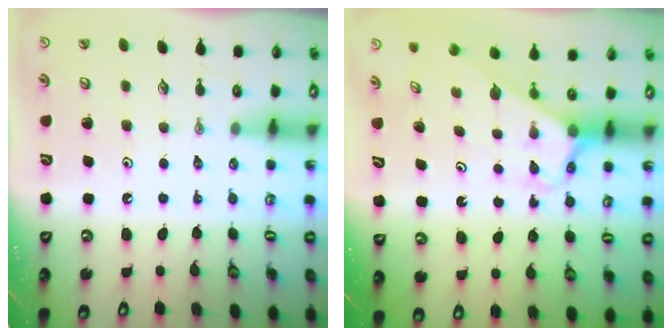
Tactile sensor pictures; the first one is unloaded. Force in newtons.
{"total": 2.5, "press": 2.5, "slide": 0.2}